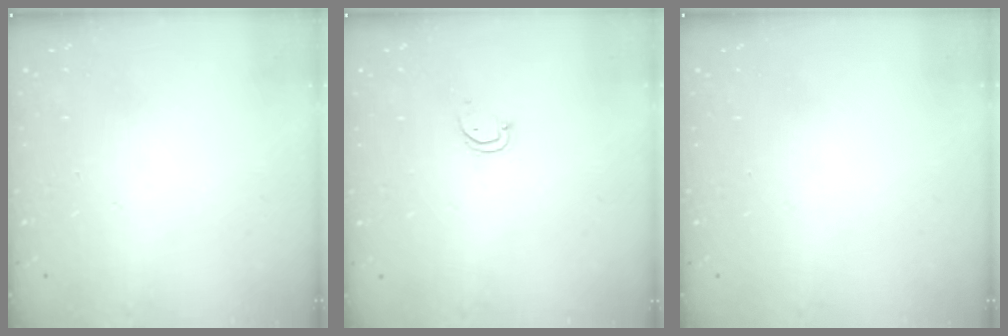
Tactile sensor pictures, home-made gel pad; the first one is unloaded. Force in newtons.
{"total": 2.6, "press": 2.6, "slide": 0.3}
{"total": 0.0}